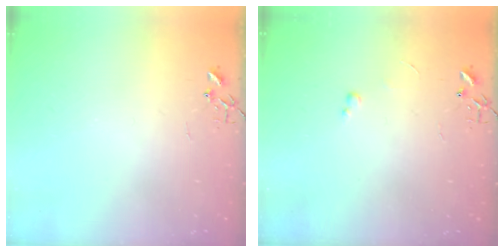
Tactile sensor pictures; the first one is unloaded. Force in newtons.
{"total": 2.4, "press": 2.3, "slide": 0.4}